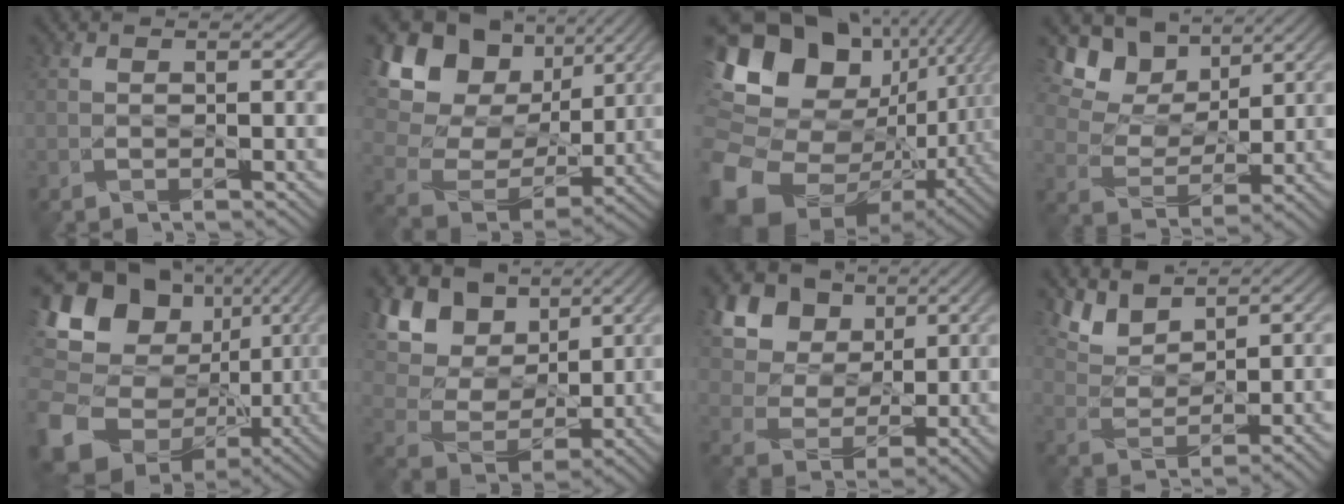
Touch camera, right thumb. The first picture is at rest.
{"total": 15.5, "force": [5.9, 11.4, 8.6], "torque": [-0.212, 0.019, 0.122]}
{"total": 18.4, "force": [0.3, 13.9, 12.1], "torque": [-0.281, -0.036, 0.043]}
{"total": 11.6, "force": [7.3, 6.8, 5.8], "torque": [-0.159, 0.004, 0.143]}
{"total": 21.0, "force": [-1.1, 17.8, 11.2], "torque": [-0.259, -0.058, -0.019]}
{"total": 13.9, "force": [6.9, 8.9, 8.1], "torque": [-0.201, 0.019, 0.119]}
{"total": 15.6, "force": [8.3, 10.7, 7.7], "torque": [-0.222, 0.026, 0.187]}
{"total": 5.3, "force": [4.3, 1.8, 2.6], "torque": [-0.071, 0.000, 0.088]}